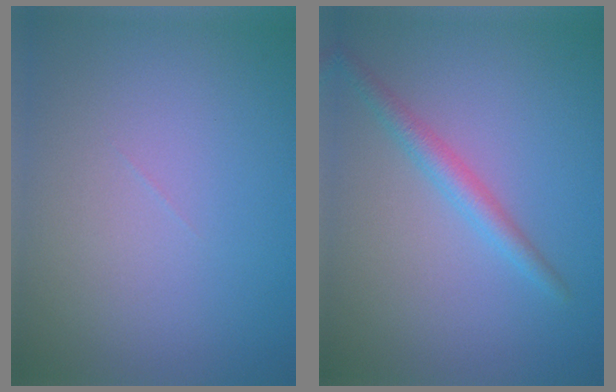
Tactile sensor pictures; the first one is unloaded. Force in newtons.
{"total": 2.2, "press": 2.2, "slide": 0.1}